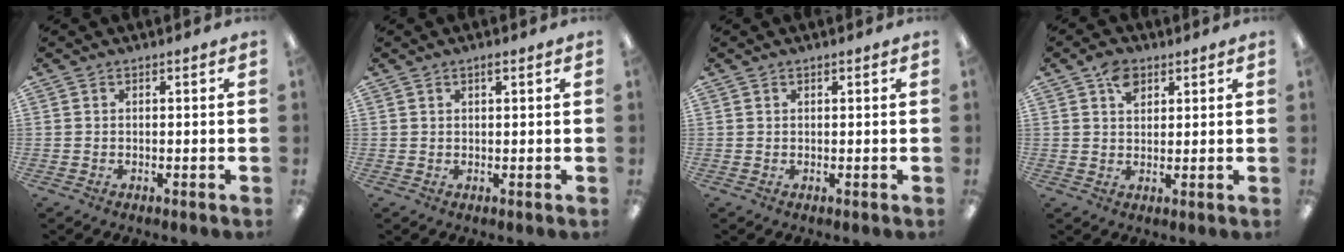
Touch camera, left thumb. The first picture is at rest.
{"total": 1.3, "force": [0.8, 0.5, 0.8], "torque": [-0.018, 0.001, 0.014]}
{"total": 0.6, "force": [0.4, 0.4, 0.3], "torque": [-0.005, 0.003, 0.007]}
{"total": 5.3, "force": [2.9, 3.6, 2.6], "torque": [-0.043, 0.000, 0.052]}